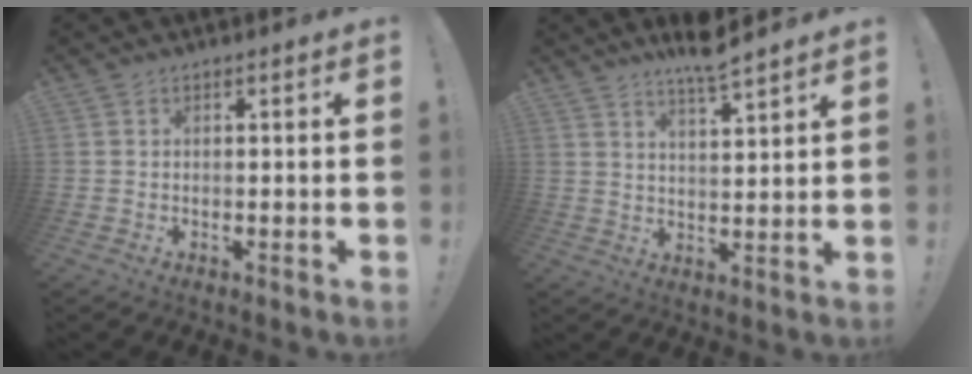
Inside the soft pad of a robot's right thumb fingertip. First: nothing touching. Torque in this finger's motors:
{"motor_torque": [-0.34, 0.28, 0.42, -0.02, 0.17]}